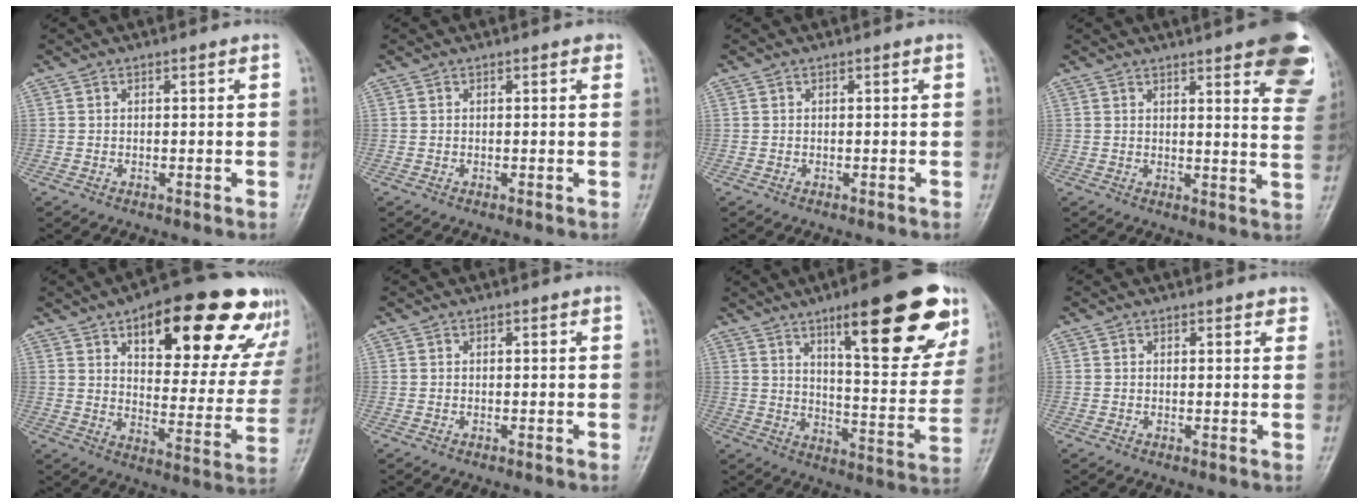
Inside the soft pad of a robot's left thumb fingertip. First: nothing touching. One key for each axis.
{"total": 0.7, "fx": 0.4, "fy": 0.3, "fz": 0.4, "tx": -0.002, "ty": 0.000, "tz": 0.000}
{"total": 0.0}
{"total": 17.8, "fx": 10.6, "fy": 4.3, "fz": 13.6, "tx": -0.145, "ty": -0.039, "tz": 0.112}
{"total": 26.5, "fx": 15.1, "fy": 11.0, "fz": 18.8, "tx": -0.199, "ty": -0.031, "tz": 0.211}
{"total": 0.0}
{"total": 23.8, "fx": 13.1, "fy": 6.4, "fz": 18.8, "tx": -0.218, "ty": -0.048, "tz": 0.190}
{"total": 2.2, "fx": 1.7, "fy": 0.9, "fz": 1.0, "tx": 0.007, "ty": -0.002, "tz": 0.016}